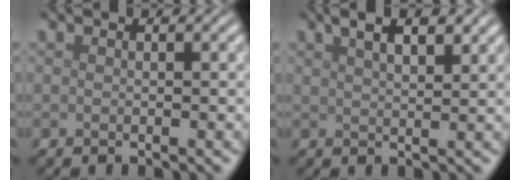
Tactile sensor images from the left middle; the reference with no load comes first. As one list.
[{"total": 4.9, "force": [3.0, 1.8, 3.3], "torque": [-0.035, 0.017, 0.029]}]